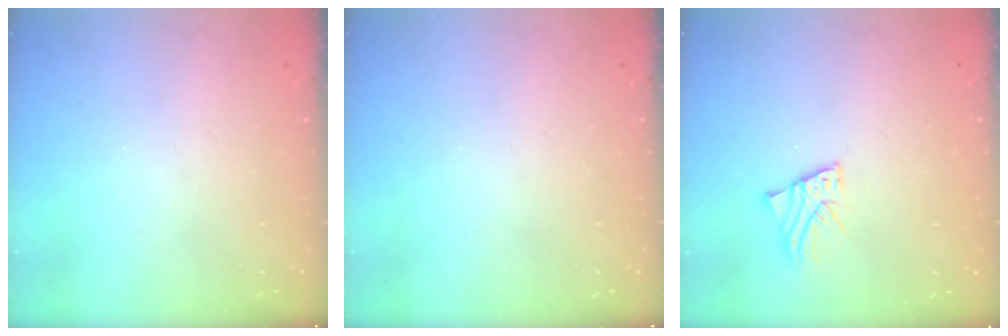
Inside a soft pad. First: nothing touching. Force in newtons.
{"total": 0.0}
{"total": 2.3, "press": 2.3, "slide": 0.2}